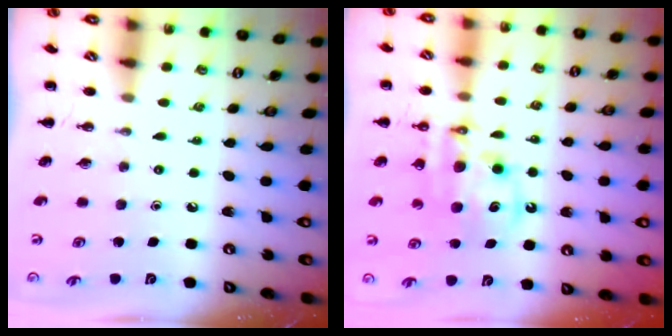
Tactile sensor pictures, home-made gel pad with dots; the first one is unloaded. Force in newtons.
{"total": 12.2, "press": 11.8, "slide": 3.0}